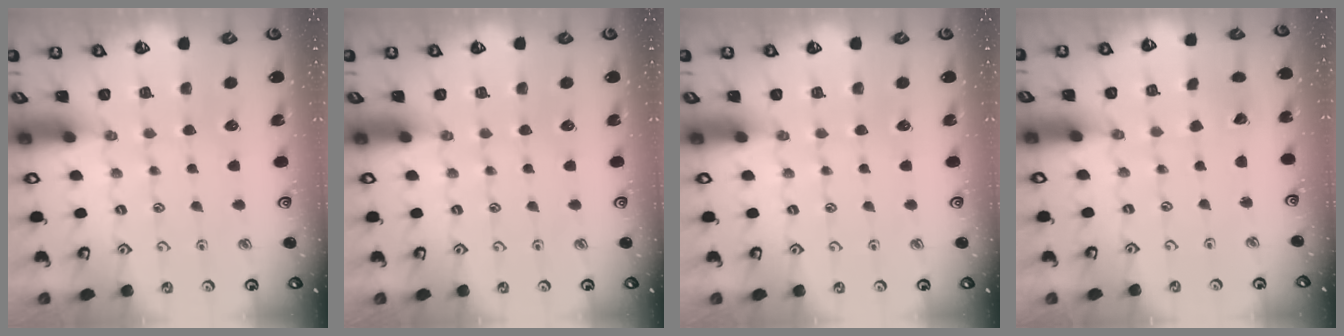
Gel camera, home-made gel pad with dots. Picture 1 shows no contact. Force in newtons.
{"total": 0.0}
{"total": 0.0}
{"total": 2.7, "press": 2.7, "slide": 0.2}